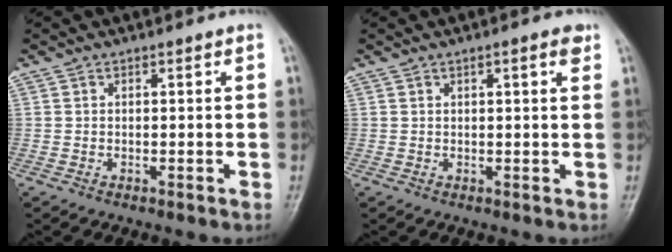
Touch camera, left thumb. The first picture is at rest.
{"total": 2.6, "force": [1.4, 0.5, 2.1], "torque": [-0.024, -0.003, 0.016]}